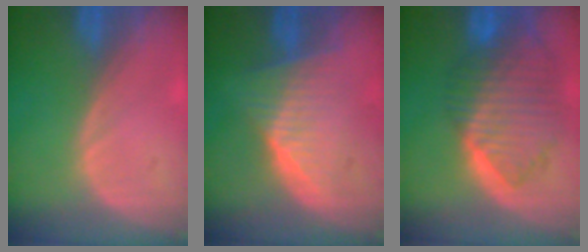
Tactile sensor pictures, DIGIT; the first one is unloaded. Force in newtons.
{"total": 6.7, "press": 6.3, "slide": 2.2}
{"total": 10.2, "press": 8.8, "slide": 5.1}